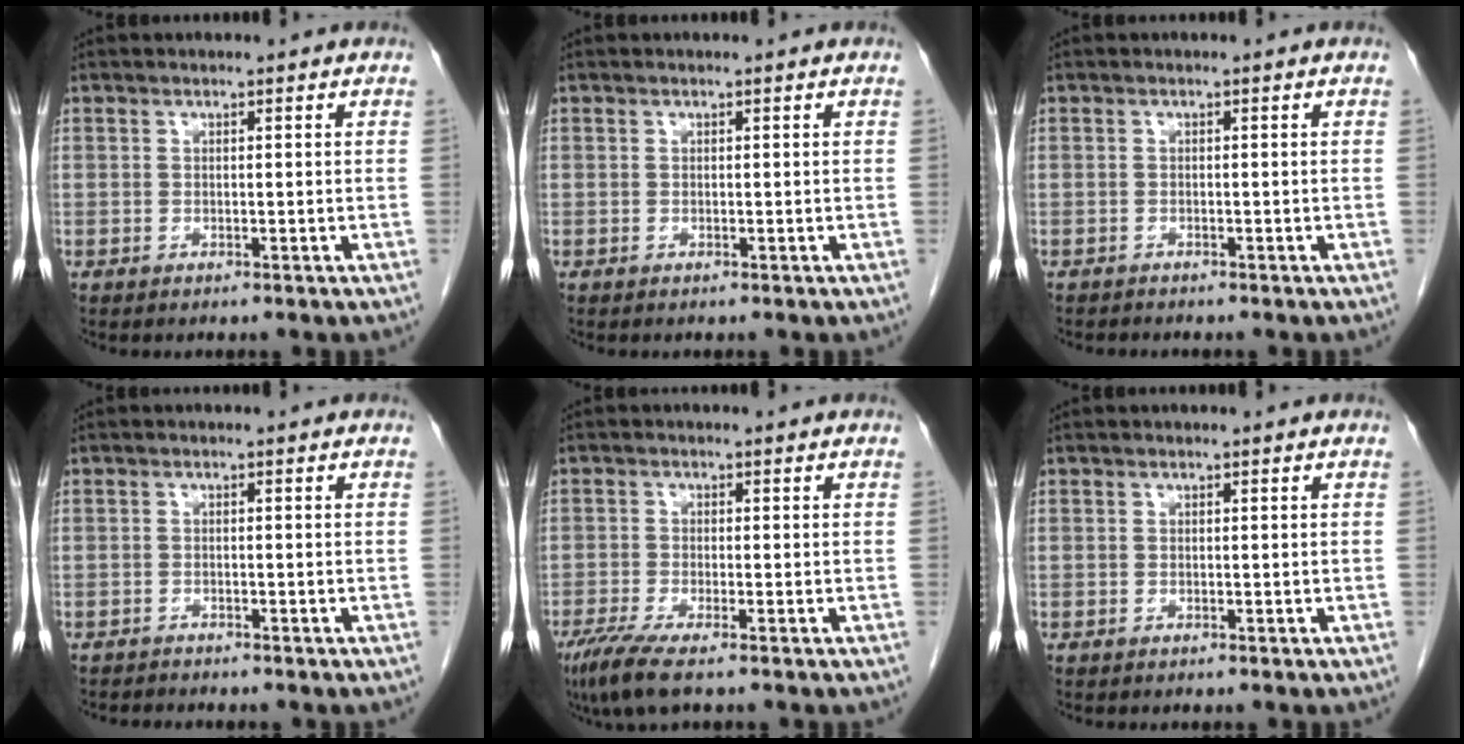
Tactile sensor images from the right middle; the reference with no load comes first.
{"total": 0.0}
{"total": 0.9, "force": [-0.8, 0.2, 0.1], "torque": [-0.007, -0.001, -0.015]}
{"total": 1.4, "force": [-1.4, 0.2, 0.0], "torque": [-0.002, -0.004, -0.022]}
{"total": 5.0, "force": [-3.4, 0.3, 3.6], "torque": [-0.072, -0.016, -0.064]}
{"total": 0.0}